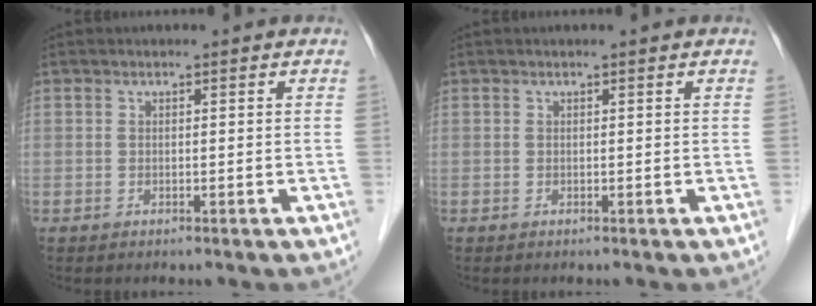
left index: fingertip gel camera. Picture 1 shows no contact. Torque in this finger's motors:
{"motor_torque": [0.11, -0.01, -0.02, 0.00]}